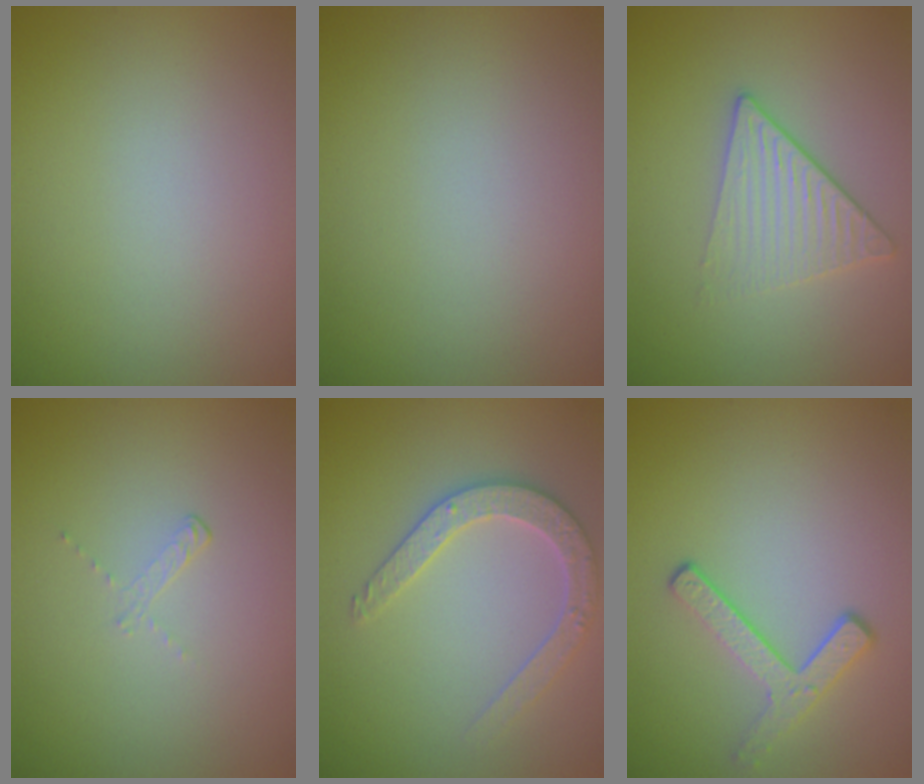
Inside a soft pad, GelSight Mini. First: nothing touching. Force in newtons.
{"total": 0.0}
{"total": 3.3, "press": 2.8, "slide": 1.8}
{"total": 0.8, "press": 0.3, "slide": 0.7}
{"total": 3.2, "press": 3.0, "slide": 1.0}
{"total": 2.9, "press": 2.3, "slide": 1.7}